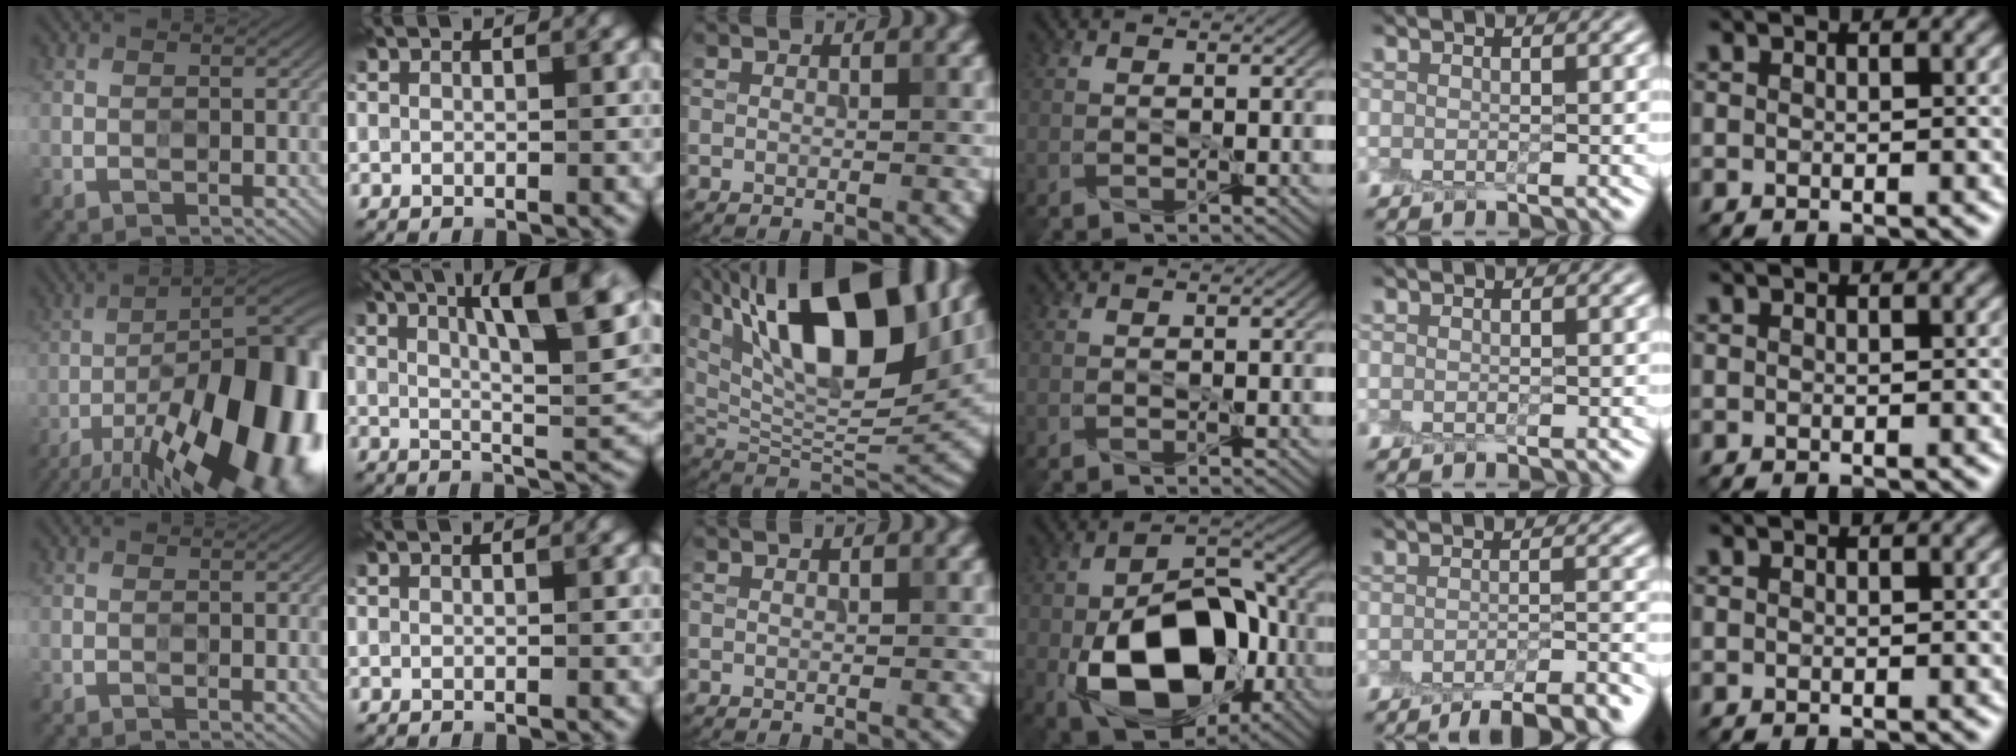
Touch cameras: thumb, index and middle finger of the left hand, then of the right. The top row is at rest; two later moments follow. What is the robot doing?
{"motion": "peel", "object": "plastic wrap"}